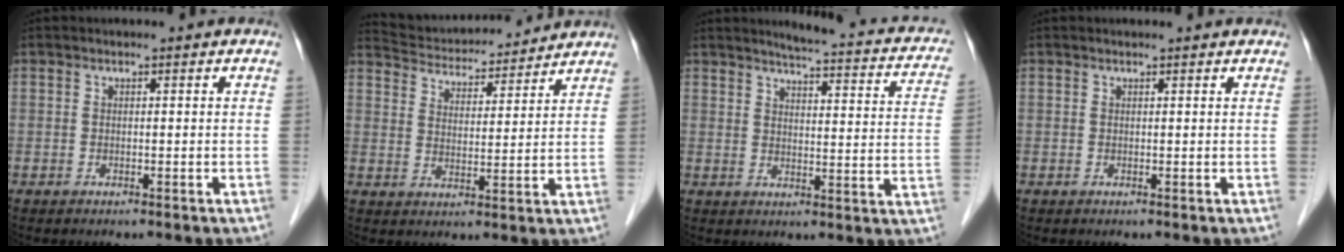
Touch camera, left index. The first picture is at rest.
{"total": 14.1, "force": [13.6, 2.3, 3.1], "torque": [-0.053, 0.021, 0.205]}
{"total": 14.9, "force": [12.5, 2.9, 7.7], "torque": [-0.084, -0.014, 0.122]}
{"total": 2.0, "force": [1.9, 0.2, 0.4], "torque": [-0.014, 0.010, 0.018]}